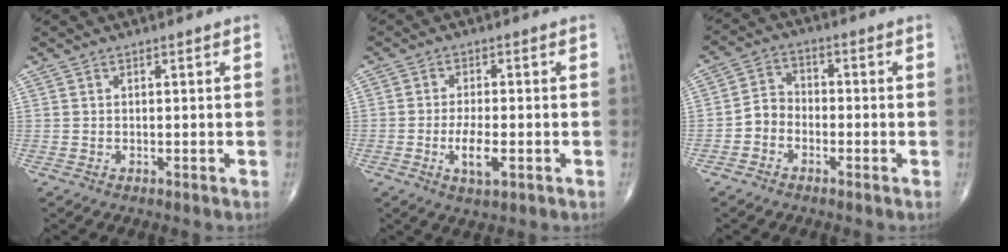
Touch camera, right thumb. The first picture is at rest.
{"total": 5.3, "force": [-1.6, 2.0, 4.7], "torque": [-0.087, -0.002, -0.026]}
{"total": 5.0, "force": [-2.1, 4.0, 2.1], "torque": [-0.021, 0.025, -0.051]}